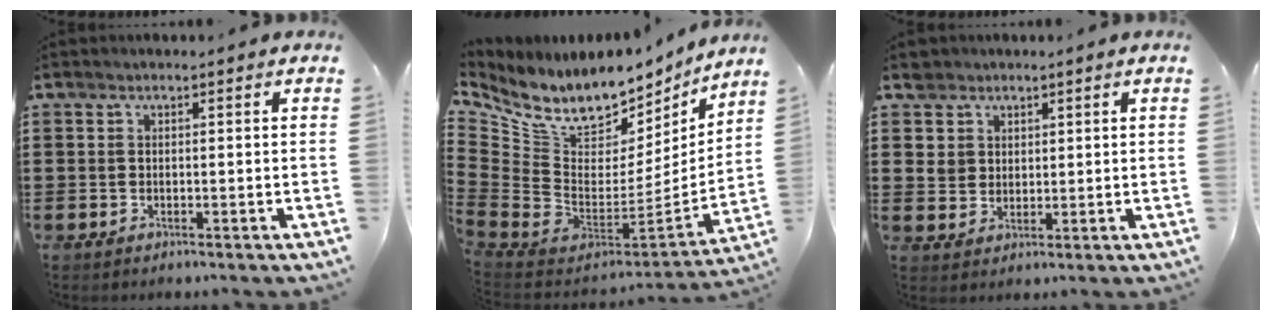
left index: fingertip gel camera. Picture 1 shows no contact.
{"total": 10.5, "force": [8.0, 5.1, 4.5], "torque": [-0.123, -0.075, 0.141]}
{"total": 4.4, "force": [2.7, 3.5, 0.2], "torque": [-0.016, 0.009, 0.048]}